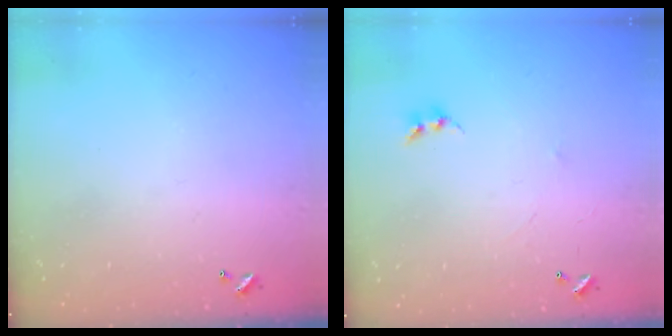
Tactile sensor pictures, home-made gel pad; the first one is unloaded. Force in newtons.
{"total": 1.7, "press": 1.6, "slide": 0.4}